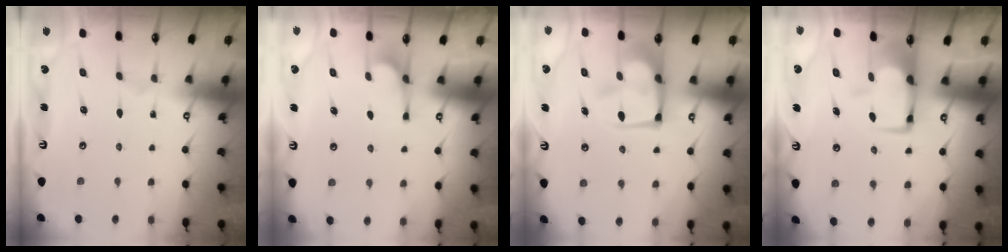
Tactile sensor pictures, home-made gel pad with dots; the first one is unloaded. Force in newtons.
{"total": 1.0, "press": 0.3, "slide": 1.0}
{"total": 5.8, "press": 5.7, "slide": 1.1}
{"total": 7.2, "press": 7.1, "slide": 1.2}